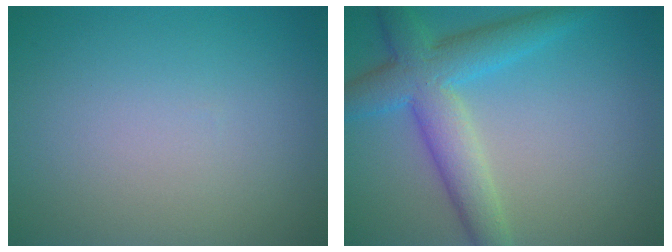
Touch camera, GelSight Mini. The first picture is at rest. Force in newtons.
{"total": 6.2, "press": 6.2, "slide": 0.3}